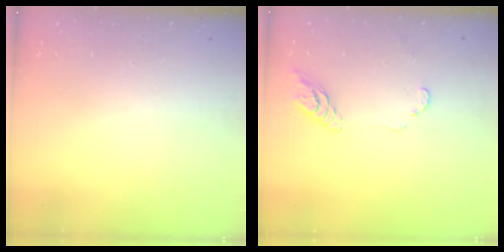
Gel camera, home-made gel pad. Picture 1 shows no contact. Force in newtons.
{"total": 7.7, "press": 7.7, "slide": 0.6}